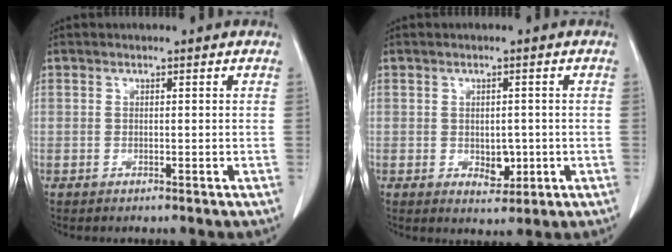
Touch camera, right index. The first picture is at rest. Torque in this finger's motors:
{"motor_torque": [-0.02, 0.07, 0.00, 0.01]}